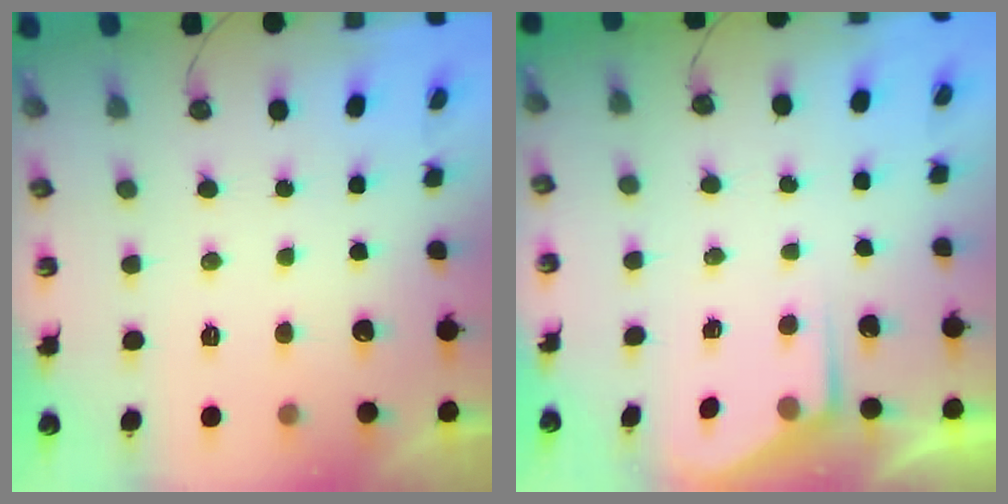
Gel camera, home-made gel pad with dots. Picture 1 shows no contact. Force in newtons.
{"total": 3.2, "press": 3.2, "slide": 0.5}